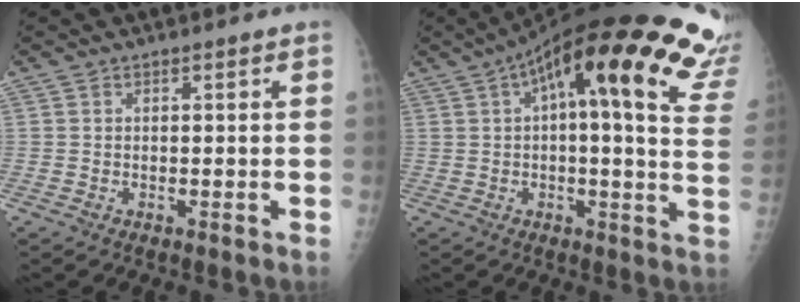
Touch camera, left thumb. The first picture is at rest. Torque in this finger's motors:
{"motor_torque": [0.07, 1.30, 1.92, -0.85, 0.17]}